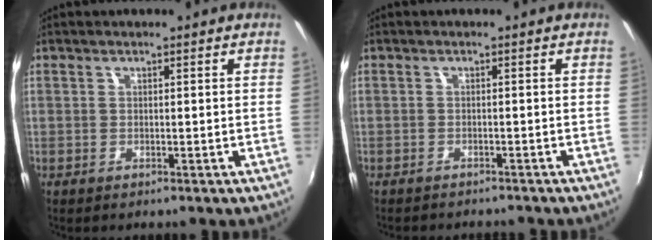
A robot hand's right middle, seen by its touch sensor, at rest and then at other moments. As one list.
[{"total": 4.0, "force": [-3.7, 1.0, 1.1], "torque": [-0.031, -0.012, -0.053]}]